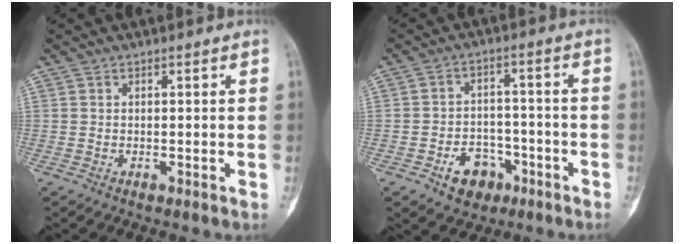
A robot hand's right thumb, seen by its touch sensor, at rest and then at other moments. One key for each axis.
{"total": 7.6, "fx": -3.9, "fy": 5.6, "fz": 3.4, "tx": -0.020, "ty": 0.034, "tz": -0.056}